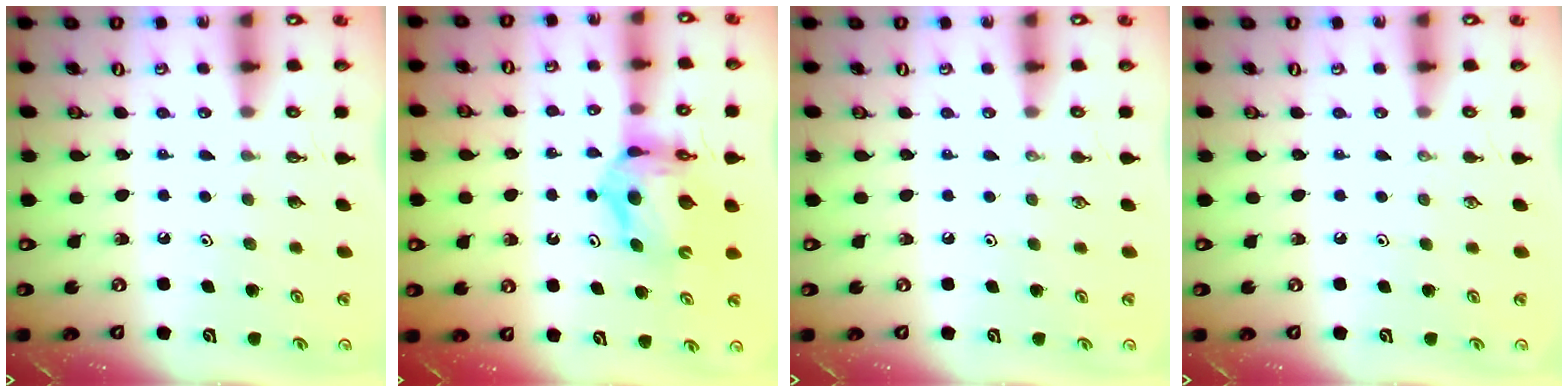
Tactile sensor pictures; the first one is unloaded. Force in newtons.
{"total": 9.7, "press": 9.6, "slide": 1.2}
{"total": 0.0}
{"total": 0.0}